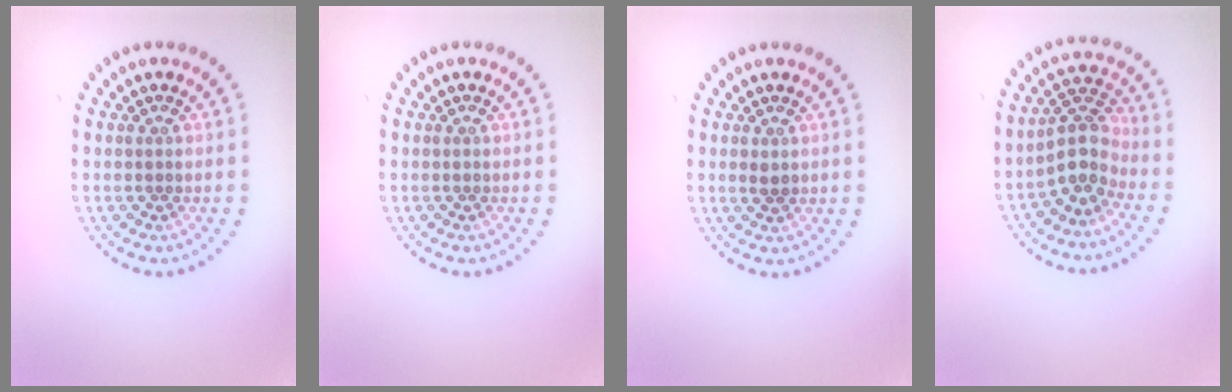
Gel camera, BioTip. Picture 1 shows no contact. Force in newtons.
{"total": 0.0}
{"total": 1.0, "press": 0.9, "slide": 0.1}
{"total": 3.5, "press": 3.1, "slide": 1.6}